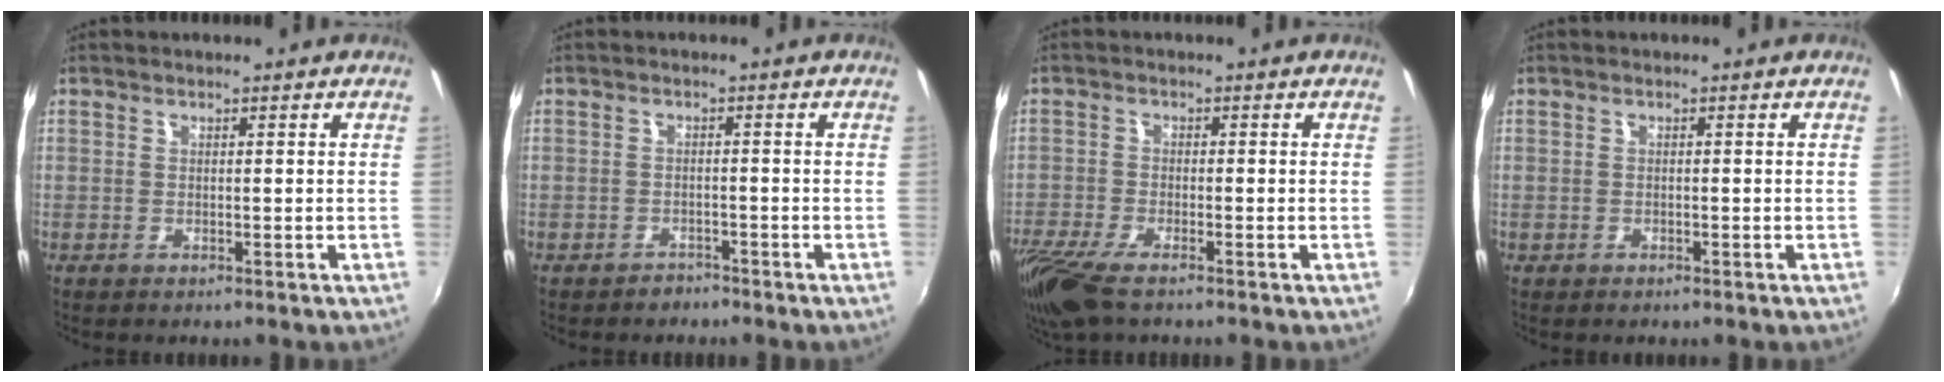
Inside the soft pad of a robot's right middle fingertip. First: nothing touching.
{"total": 2.1, "force": [-1.7, 1.1, -0.1], "torque": [-0.003, 0.002, -0.027]}
{"total": 9.9, "force": [-7.1, 2.7, 6.4], "torque": [-0.156, -0.045, -0.138]}
{"total": 0.7, "force": [-0.5, 0.5, 0.2], "torque": [-0.005, -0.003, -0.009]}